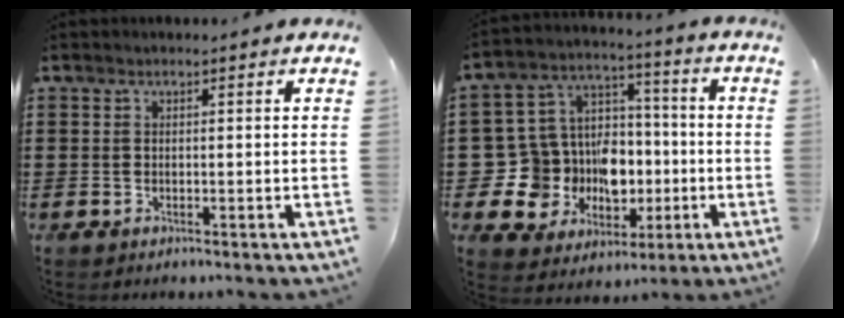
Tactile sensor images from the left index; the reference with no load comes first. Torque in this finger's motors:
{"motor_torque": [2.12, 0.02, 1.03, 0.11]}